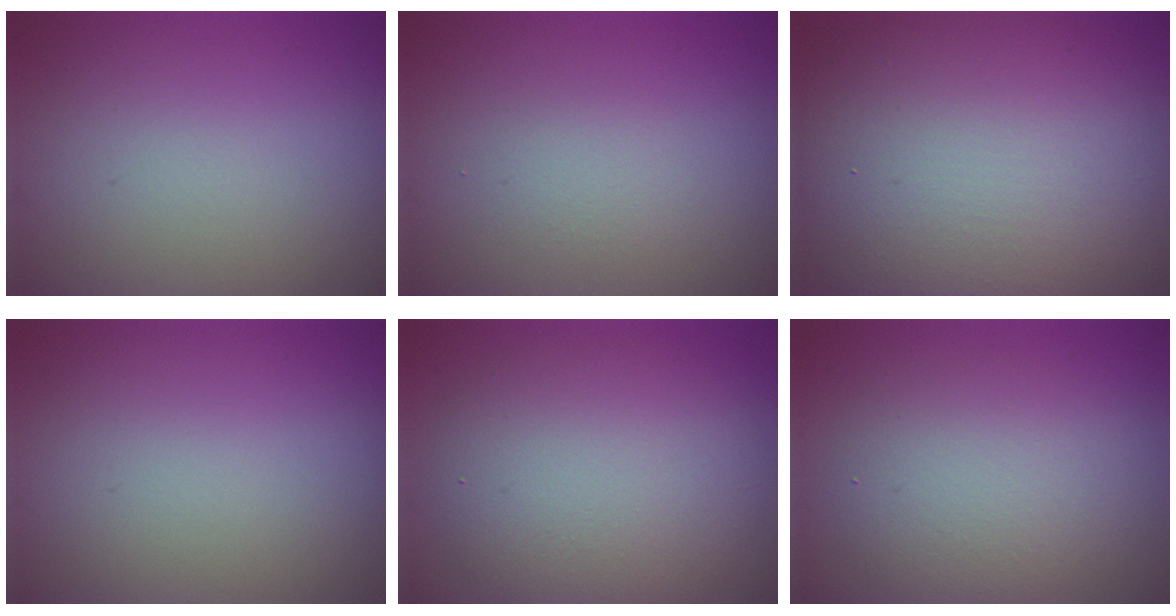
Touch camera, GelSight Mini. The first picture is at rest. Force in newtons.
{"total": 1.4, "press": 1.4, "slide": 0.1}
{"total": 15.2, "press": 15.2, "slide": 1.1}
{"total": 0.0}
{"total": 7.5, "press": 7.5, "slide": 0.3}
{"total": 4.8, "press": 4.7, "slide": 0.3}